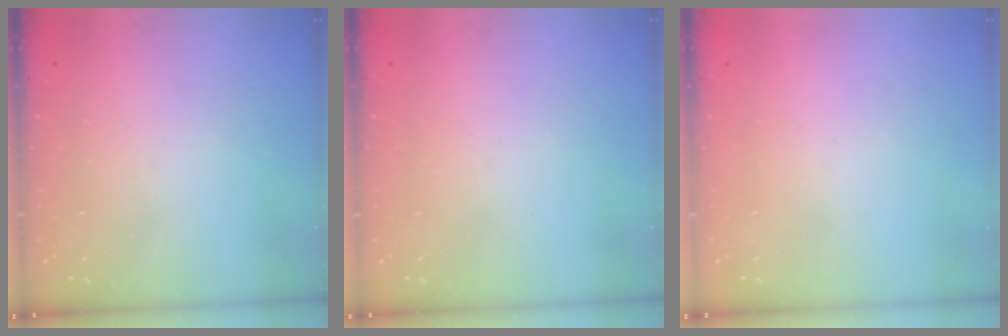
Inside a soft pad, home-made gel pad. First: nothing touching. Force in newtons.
{"total": 2.2, "press": 2.2, "slide": 0.4}
{"total": 1.8, "press": 1.7, "slide": 0.1}